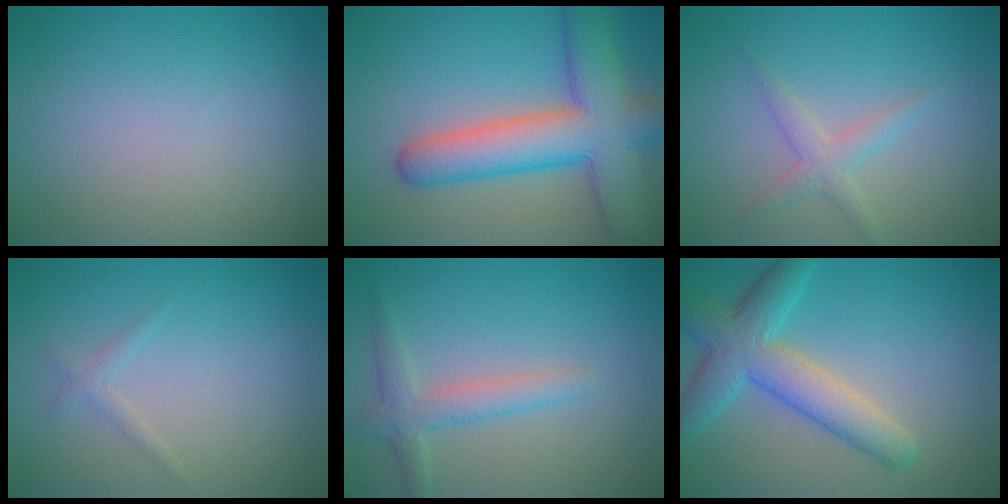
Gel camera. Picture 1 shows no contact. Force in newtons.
{"total": 9.1, "press": 9.1, "slide": 0.4}
{"total": 1.9, "press": 1.9, "slide": 0.0}
{"total": 0.9, "press": 0.9, "slide": 0.1}
{"total": 2.8, "press": 2.8, "slide": 0.1}
{"total": 5.9, "press": 5.9, "slide": 0.3}